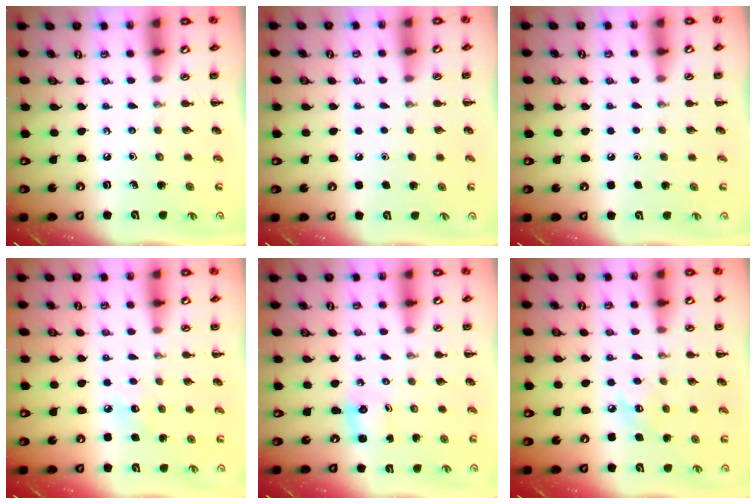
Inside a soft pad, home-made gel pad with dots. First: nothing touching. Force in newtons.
{"total": 1.6, "press": 1.6, "slide": 0.1}
{"total": 1.7, "press": 1.7, "slide": 0.1}
{"total": 6.5, "press": 6.3, "slide": 1.8}
{"total": 1.3, "press": 1.2, "slide": 0.3}
{"total": 6.7, "press": 6.5, "slide": 1.4}